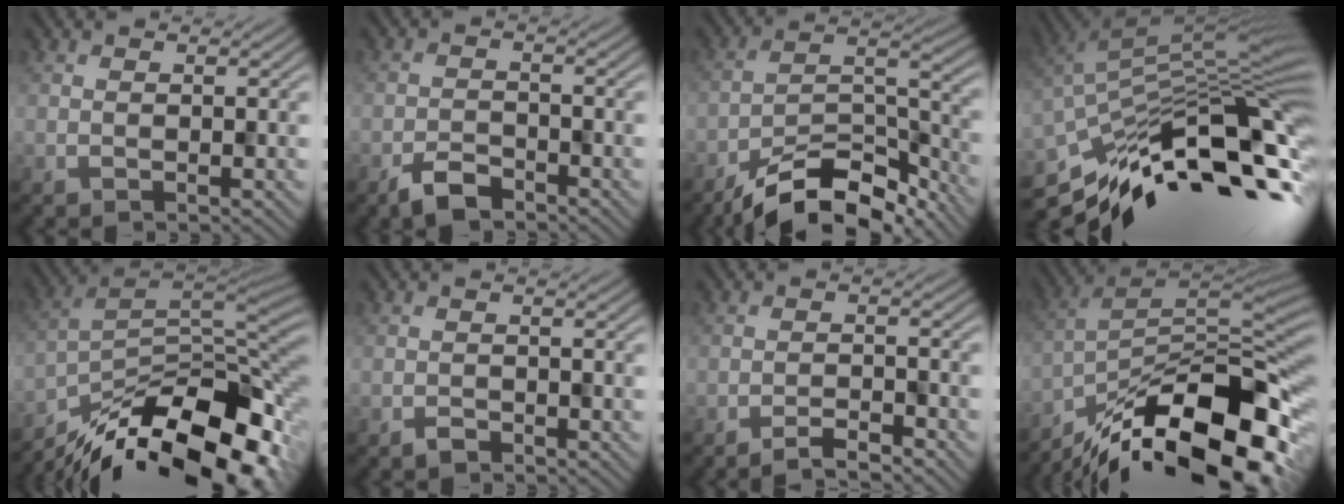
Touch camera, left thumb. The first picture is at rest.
{"total": 3.4, "force": [-2.6, 1.5, 1.6], "torque": [-0.030, 0.000, -0.057]}
{"total": 12.9, "force": [-10.4, 3.7, 6.7], "torque": [-0.114, 0.000, -0.184]}
{"total": 15.5, "force": [-7.6, 4.7, 12.6], "torque": [-0.230, 0.006, -0.142]}
{"total": 17.5, "force": [-11.9, 6.7, 10.9], "torque": [-0.207, -0.032, -0.191]}
{"total": 1.1, "force": [-0.9, 0.5, 0.3], "torque": [-0.007, 0.000, -0.021]}
{"total": 2.9, "force": [-2.6, 0.3, 1.4], "torque": [-0.022, 0.007, -0.049]}
{"total": 18.1, "force": [-12.2, 6.2, 11.8], "torque": [-0.227, -0.022, -0.197]}